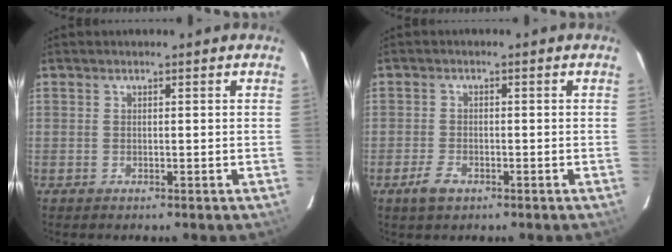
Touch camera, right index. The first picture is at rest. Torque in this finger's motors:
{"motor_torque": [-0.17, -0.18, -0.39, -0.21]}